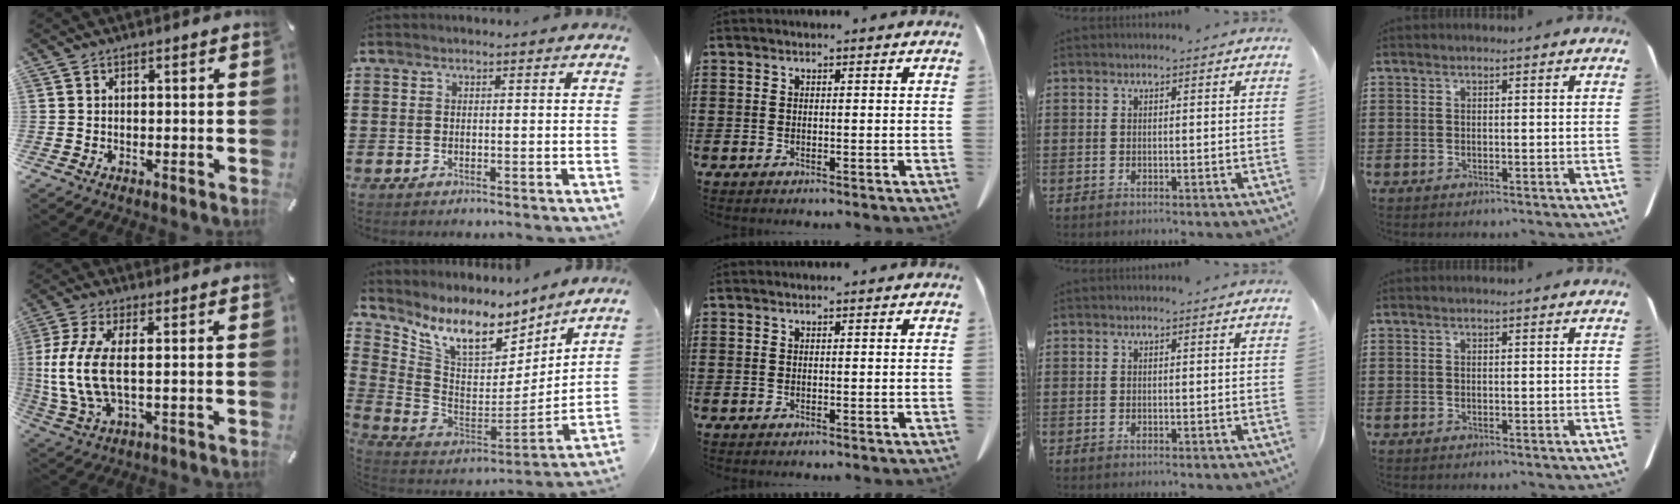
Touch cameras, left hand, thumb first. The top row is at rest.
{"thumb": {"total": 11.0, "force": [0.7, 4.0, 10.2], "torque": [-0.234, -0.020, 0.009]}, "index": {"total": 9.5, "force": [7.0, 3.8, 5.2], "torque": [-0.131, -0.046, 0.123]}}